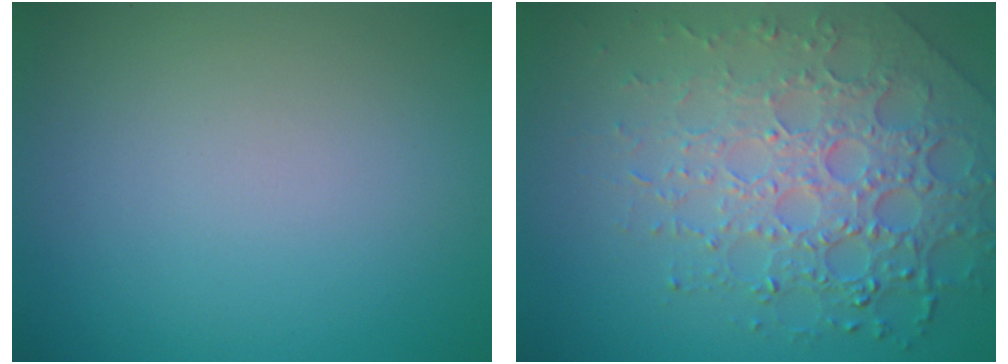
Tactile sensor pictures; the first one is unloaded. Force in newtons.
{"total": 7.8, "press": 5.5, "slide": 5.5}